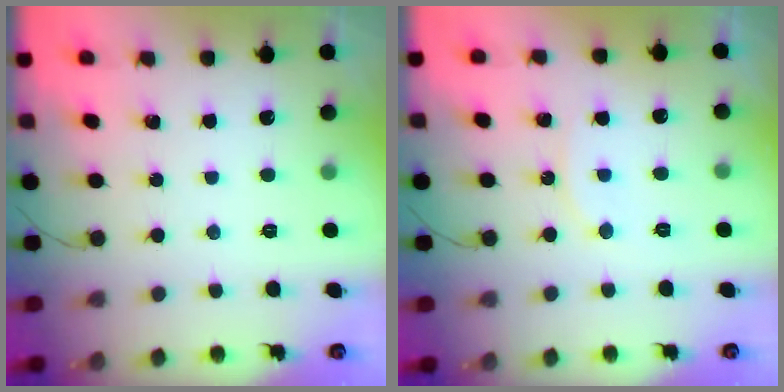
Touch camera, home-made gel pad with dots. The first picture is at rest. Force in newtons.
{"total": 5.9, "press": 5.9, "slide": 0.8}